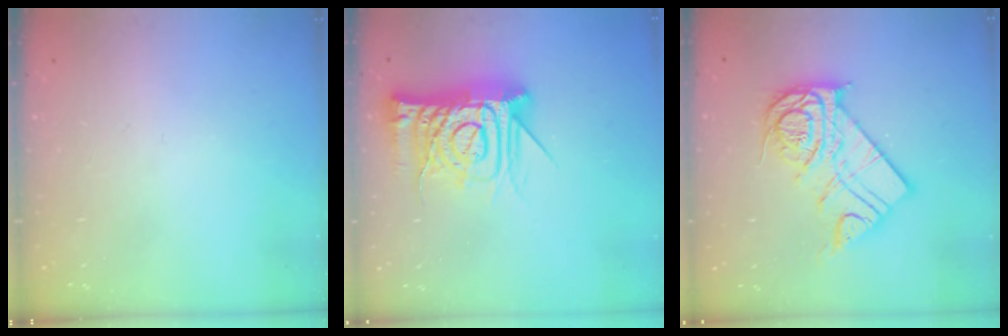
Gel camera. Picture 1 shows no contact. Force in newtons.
{"total": 17.6, "press": 17.5, "slide": 1.7}
{"total": 16.1, "press": 16.1, "slide": 1.4}